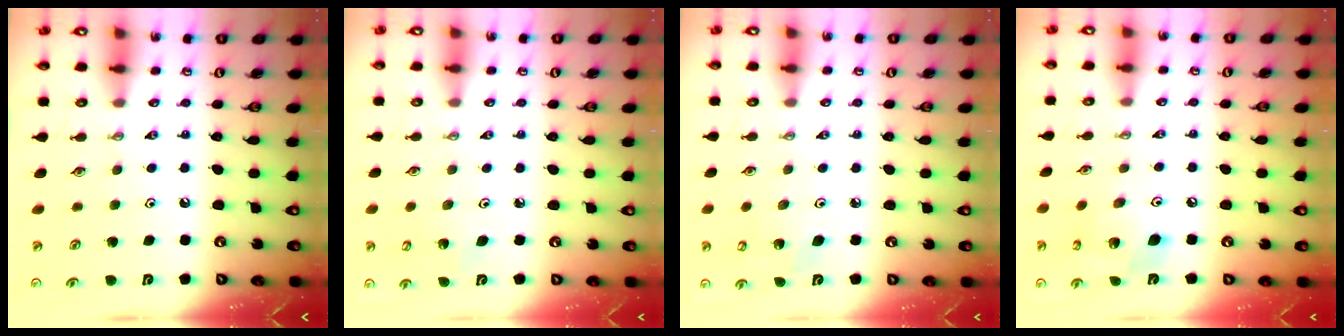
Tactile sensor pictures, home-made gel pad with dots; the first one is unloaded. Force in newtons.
{"total": 3.3, "press": 3.3, "slide": 0.3}
{"total": 5.3, "press": 4.9, "slide": 1.8}
{"total": 13.4, "press": 13.1, "slide": 3.0}